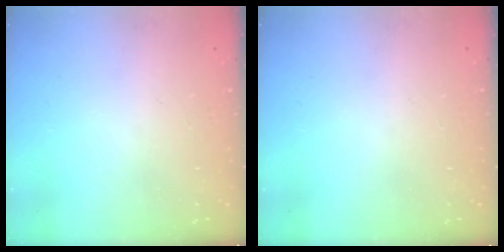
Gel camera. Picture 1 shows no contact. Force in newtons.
{"total": 0.0}